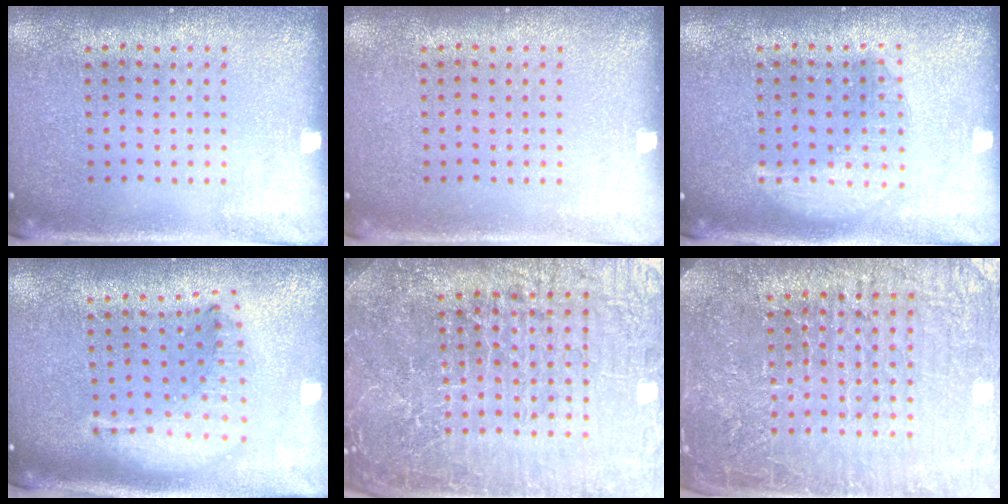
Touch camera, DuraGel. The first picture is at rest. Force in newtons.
{"total": 0.0}
{"total": 2.3, "press": 2.3, "slide": 0.3}
{"total": 1.6, "press": 1.4, "slide": 0.7}
{"total": 7.4, "press": 6.4, "slide": 3.6}
{"total": 6.0, "press": 5.4, "slide": 2.8}